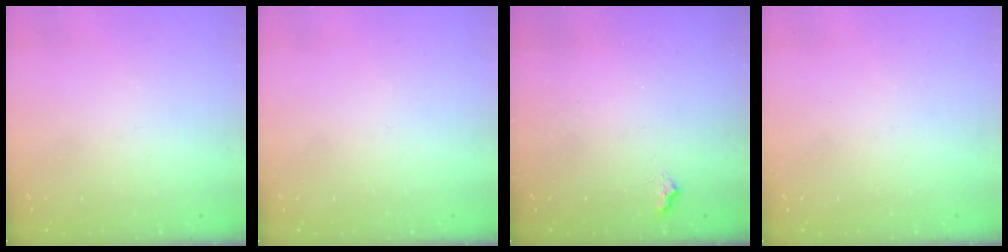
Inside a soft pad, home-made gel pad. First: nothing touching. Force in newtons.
{"total": 0.0}
{"total": 6.0, "press": 5.9, "slide": 0.9}
{"total": 0.0}